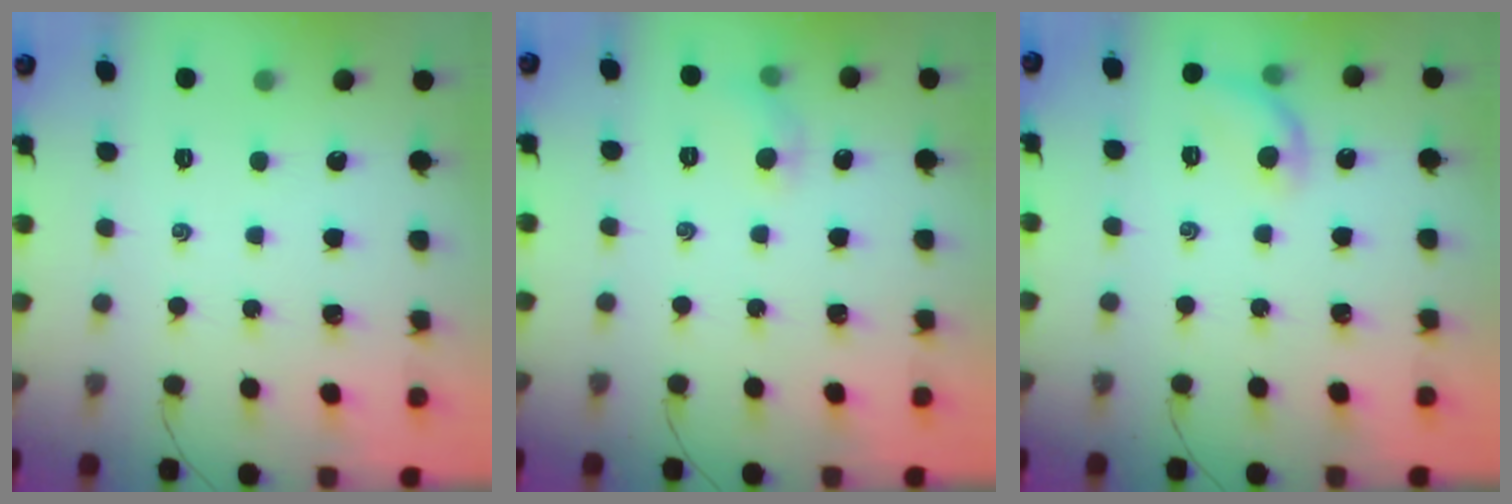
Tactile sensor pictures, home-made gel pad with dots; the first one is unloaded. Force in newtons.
{"total": 5.9, "press": 5.6, "slide": 1.8}
{"total": 8.8, "press": 8.7, "slide": 1.3}